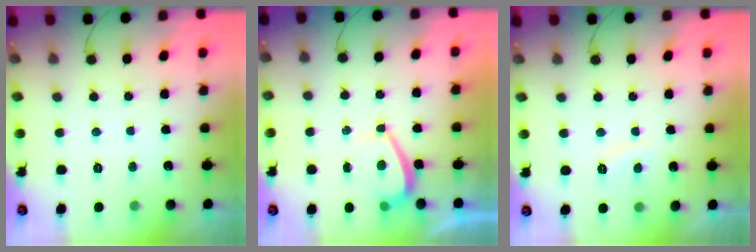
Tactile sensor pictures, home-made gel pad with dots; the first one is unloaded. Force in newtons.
{"total": 1.4, "press": 1.3, "slide": 0.6}
{"total": 3.1, "press": 2.9, "slide": 0.9}